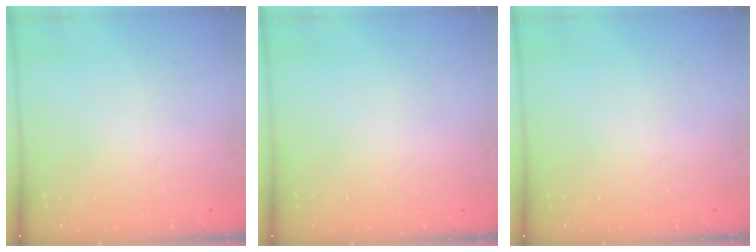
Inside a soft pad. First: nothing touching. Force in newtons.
{"total": 0.0}
{"total": 0.0}